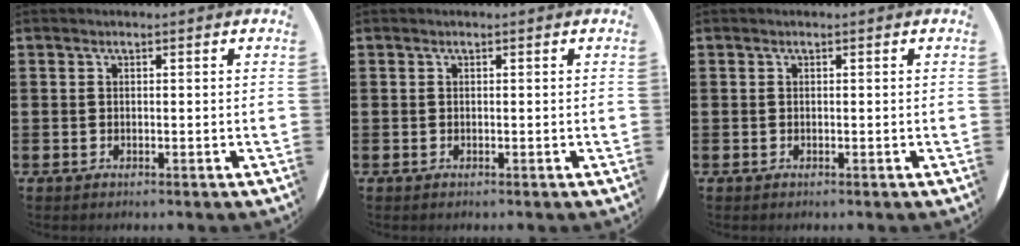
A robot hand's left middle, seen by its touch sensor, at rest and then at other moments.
{"total": 0.0}
{"total": 0.0}